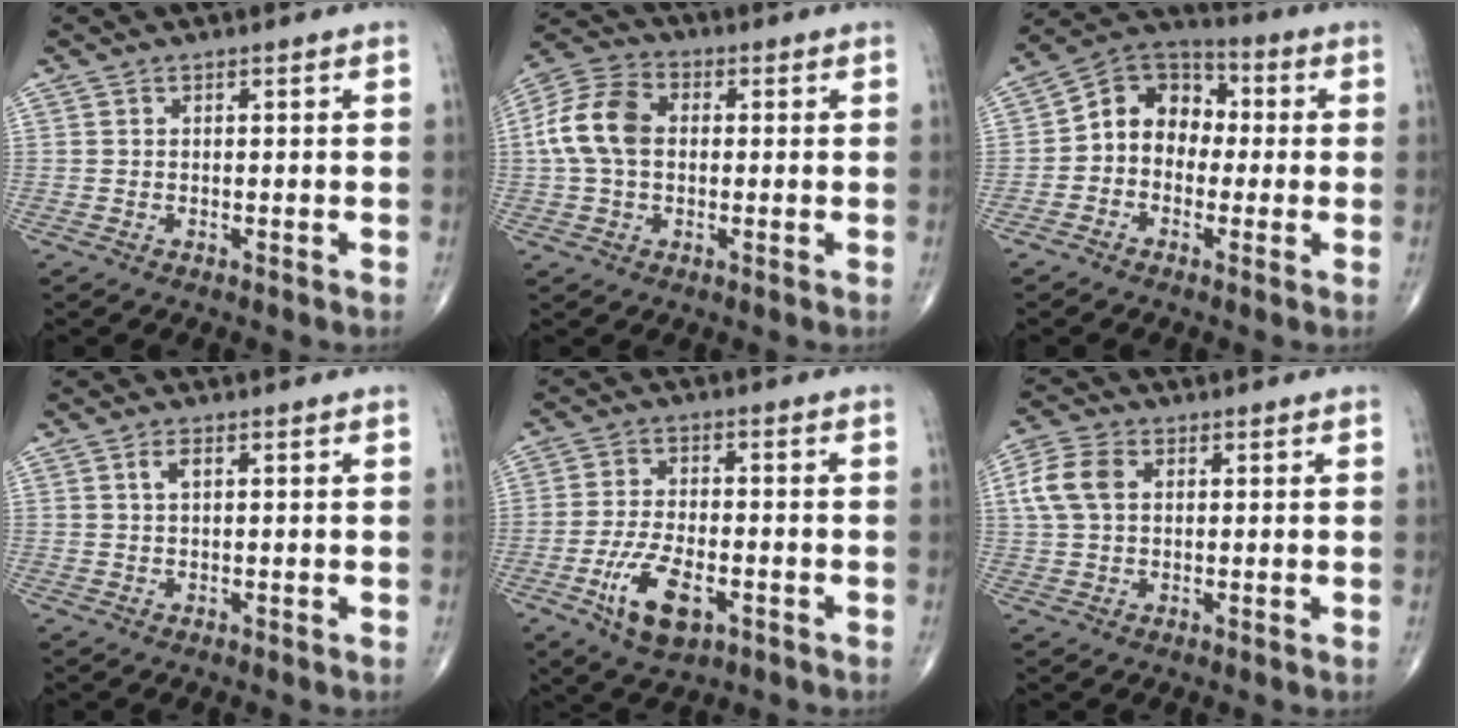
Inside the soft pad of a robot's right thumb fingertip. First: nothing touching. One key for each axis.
{"total": 10.9, "fx": 0.6, "fy": 7.5, "fz": 7.9, "tx": -0.161, "ty": 0.029, "tz": 0.003}
{"total": 10.5, "fx": -0.4, "fy": 8.5, "fz": 6.2, "tx": -0.067, "ty": 0.042, "tz": -0.025}
{"total": 1.9, "fx": 0.7, "fy": 0.8, "fz": 1.6, "tx": -0.033, "ty": 0.003, "tz": 0.015}
{"total": 9.8, "fx": -3.9, "fy": 4.6, "fz": 7.7, "tx": -0.144, "ty": 0.007, "tz": -0.065}
{"total": 7.1, "fx": 1.6, "fy": 4.8, "fz": 5.0, "tx": -0.113, "ty": 0.012, "tz": 0.029}